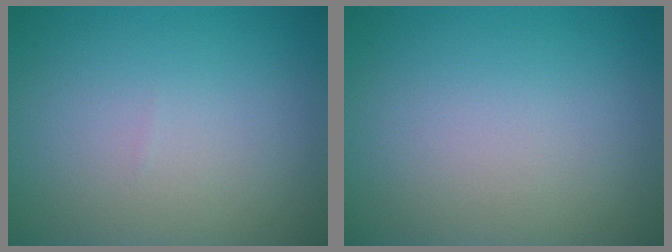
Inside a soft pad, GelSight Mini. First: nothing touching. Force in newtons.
{"total": 0.0}